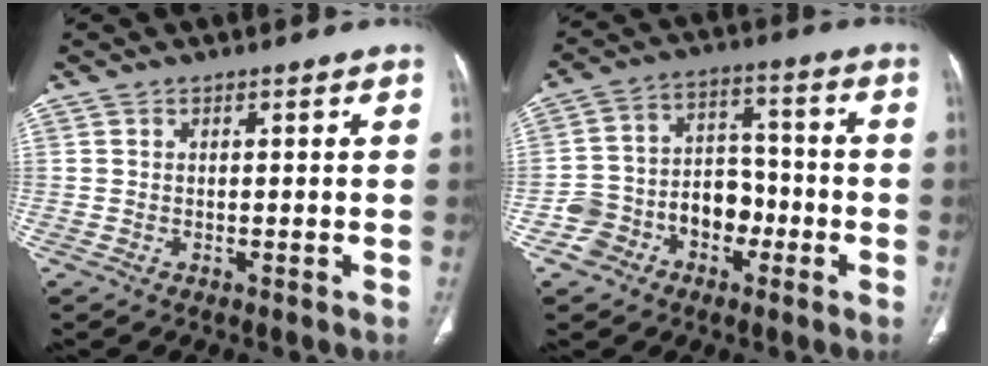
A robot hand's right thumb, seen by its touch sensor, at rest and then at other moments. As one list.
[{"total": 10.9, "force": [-4.7, 8.7, 4.6], "torque": [-0.035, 0.068, -0.079]}]